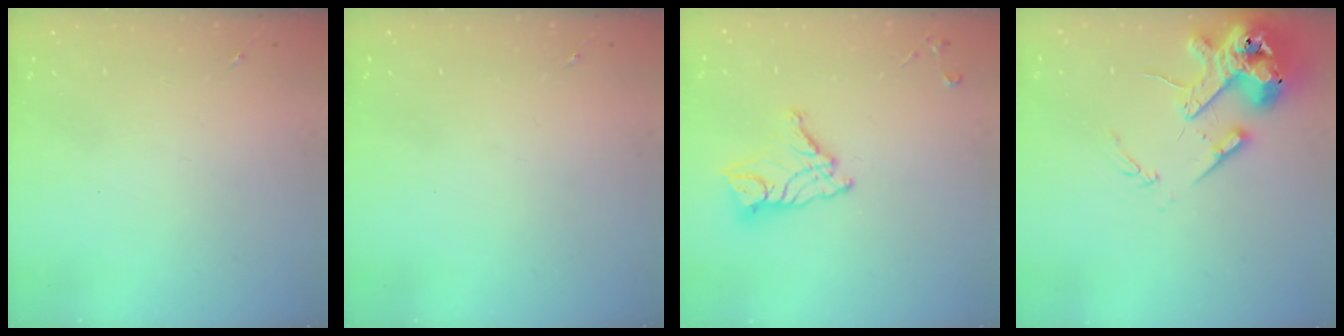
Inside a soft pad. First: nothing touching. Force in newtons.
{"total": 0.0}
{"total": 12.7, "press": 12.6, "slide": 1.1}
{"total": 16.3, "press": 16.0, "slide": 2.6}